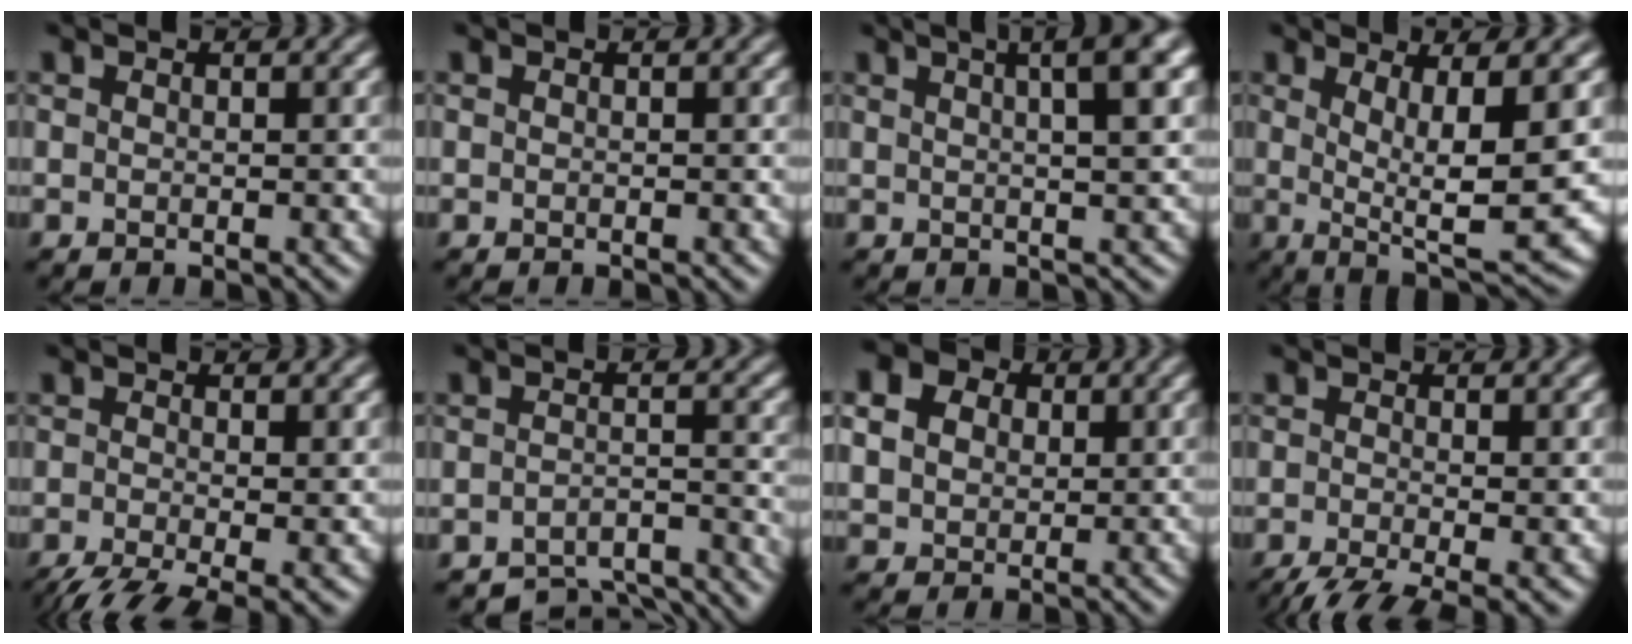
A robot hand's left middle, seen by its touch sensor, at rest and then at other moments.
{"total": 0.0}
{"total": 7.6, "force": [3.2, 2.3, 6.5], "torque": [-0.046, 0.037, 0.016]}
{"total": 7.3, "force": [0.7, 1.4, 7.2], "torque": [-0.117, 0.002, 0.020]}
{"total": 6.1, "force": [-3.6, 1.6, 4.7], "torque": [-0.078, -0.015, -0.058]}
{"total": 6.2, "force": [-6.0, 1.1, 1.3], "torque": [-0.023, -0.013, -0.075]}
{"total": 6.7, "force": [3.4, 5.1, 2.7], "torque": [-0.090, 0.032, 0.053]}
{"total": 5.5, "force": [-3.4, 1.3, 4.1], "torque": [-0.063, -0.011, -0.057]}